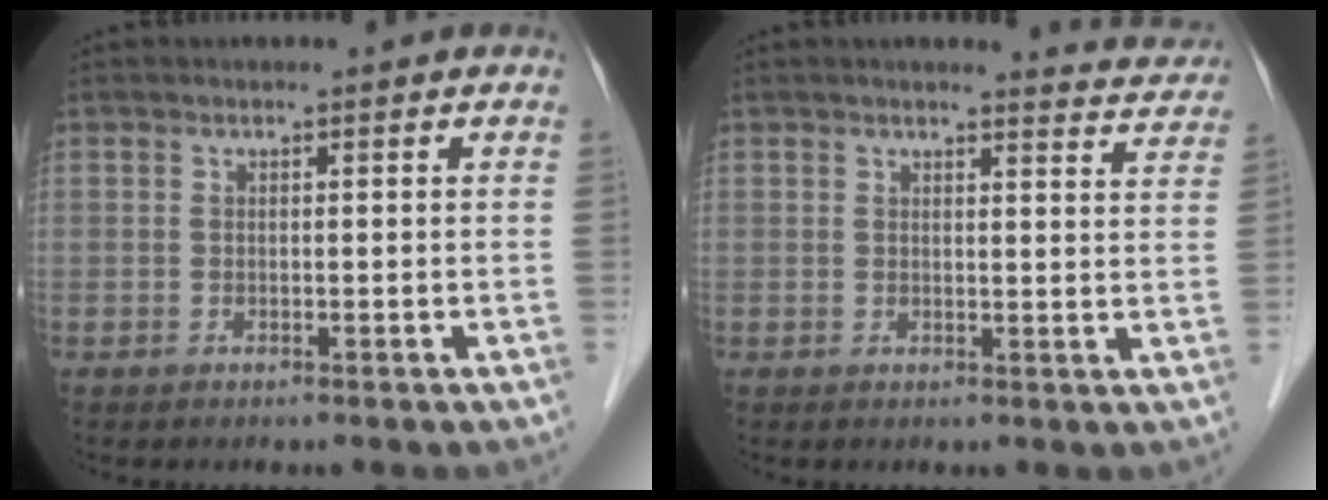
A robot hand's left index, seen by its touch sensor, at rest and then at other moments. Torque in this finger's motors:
{"motor_torque": [0.33, -0.54, 0.02, 0.00]}